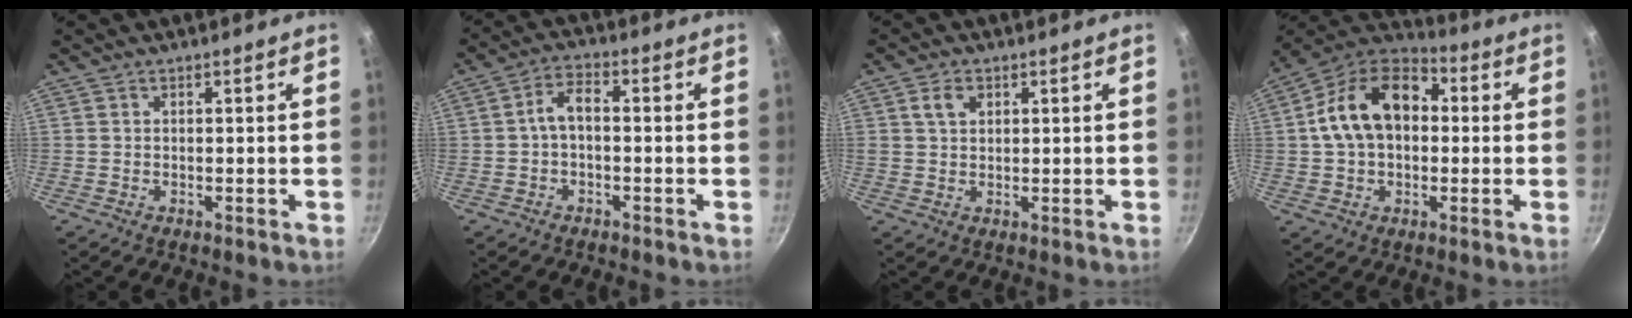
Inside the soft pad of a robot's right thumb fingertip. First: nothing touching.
{"total": 4.3, "force": [-0.9, 2.2, 3.5], "torque": [-0.067, 0.027, -0.022]}
{"total": 3.4, "force": [1.3, 2.3, 2.1], "torque": [-0.029, 0.002, 0.022]}
{"total": 16.5, "force": [1.6, 11.4, 11.8], "torque": [-0.173, 0.038, 0.008]}